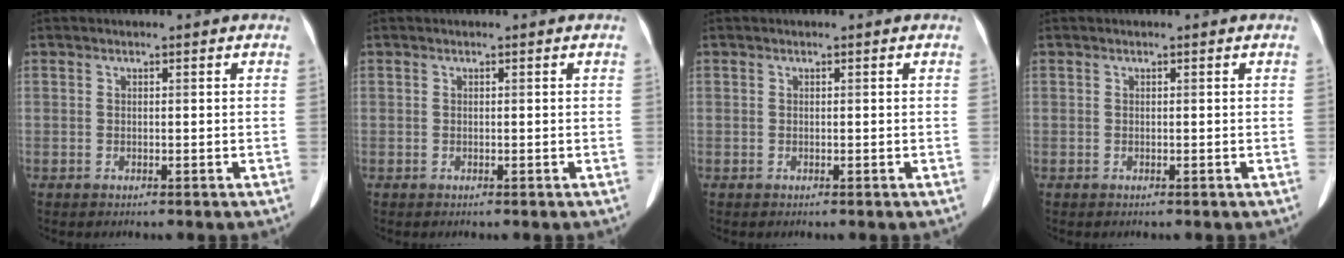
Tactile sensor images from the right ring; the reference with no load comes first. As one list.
[{"total": 0.0}, {"total": 0.0}, {"total": 0.0}]